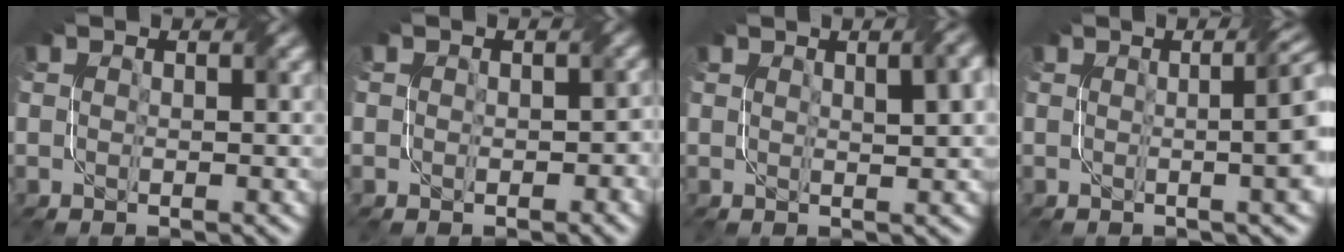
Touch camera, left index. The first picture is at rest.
{"total": 1.9, "force": [-0.2, 1.5, 1.2], "torque": [-0.011, -0.005, -0.004]}
{"total": 4.3, "force": [1.7, 1.4, 3.6], "torque": [-0.031, 0.015, 0.020]}
{"total": 8.1, "force": [0.6, 3.4, 7.4], "torque": [-0.030, 0.031, -0.006]}